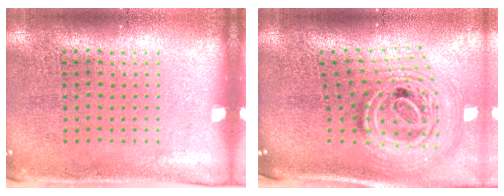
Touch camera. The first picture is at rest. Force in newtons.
{"total": 2.9, "press": 1.9, "slide": 2.1}